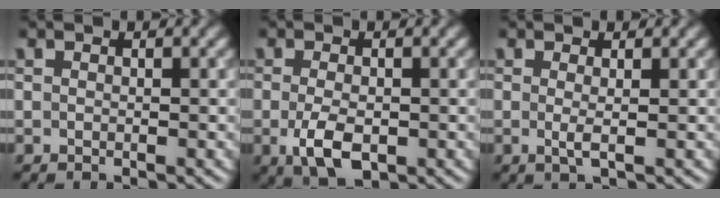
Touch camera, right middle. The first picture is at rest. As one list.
[{"total": 3.9, "force": [-1.1, 1.9, 3.3], "torque": [-0.070, -0.011, -0.017]}, {"total": 1.4, "force": [0.1, 0.2, 1.4], "torque": [-0.026, -0.003, -0.002]}]